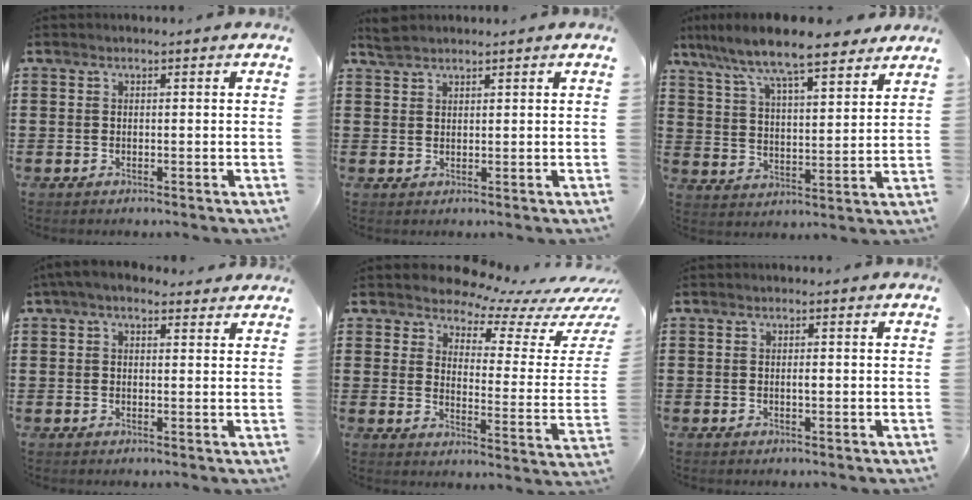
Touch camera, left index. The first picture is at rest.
{"total": 2.1, "force": [2.0, 0.5, 0.7], "torque": [-0.017, 0.001, 0.039]}
{"total": 9.2, "force": [8.1, 0.9, 4.2], "torque": [-0.113, -0.040, 0.139]}
{"total": 3.5, "force": [2.6, 1.4, 1.9], "torque": [-0.044, 0.002, 0.047]}
{"total": 6.6, "force": [6.2, 1.7, 1.8], "torque": [-0.054, -0.051, 0.106]}
{"total": 1.0, "force": [0.1, 0.2, 0.9], "torque": [-0.019, -0.002, 0.002]}